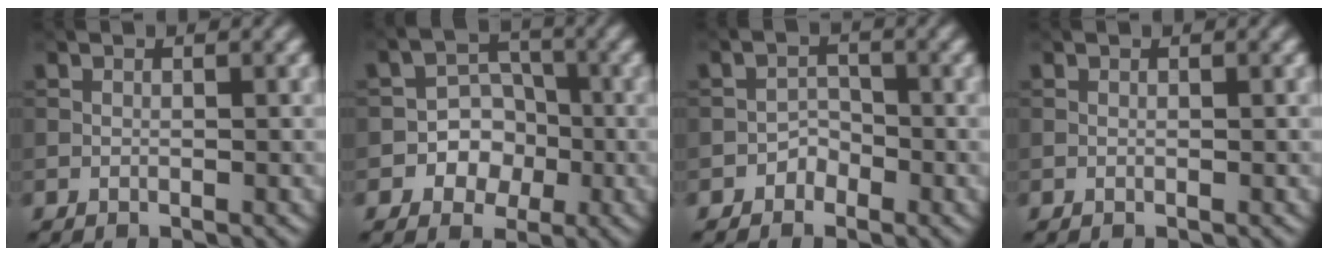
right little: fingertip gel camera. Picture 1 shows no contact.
{"total": 4.1, "force": [-1.2, 3.5, 1.6], "torque": [0.006, 0.007, -0.044]}
{"total": 1.5, "force": [-1.1, 1.0, 0.4], "torque": [0.001, 0.009, -0.020]}
{"total": 0.0}